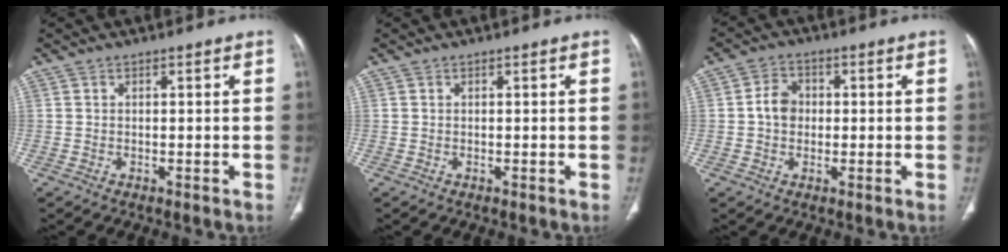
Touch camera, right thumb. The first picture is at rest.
{"total": 0.0}
{"total": 4.8, "force": [0.0, 4.0, 2.8], "torque": [-0.036, 0.013, -0.006]}